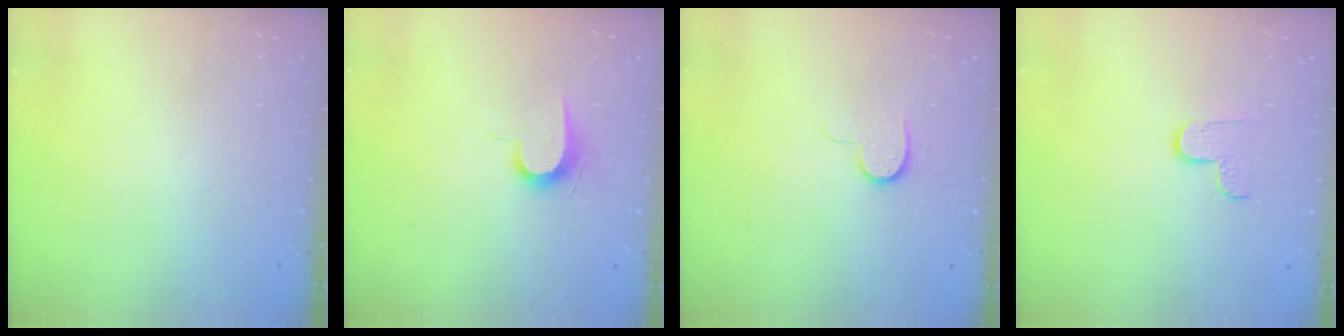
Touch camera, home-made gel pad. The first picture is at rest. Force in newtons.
{"total": 6.4, "press": 6.3, "slide": 0.7}
{"total": 5.3, "press": 5.3, "slide": 0.5}
{"total": 5.7, "press": 5.7, "slide": 0.5}